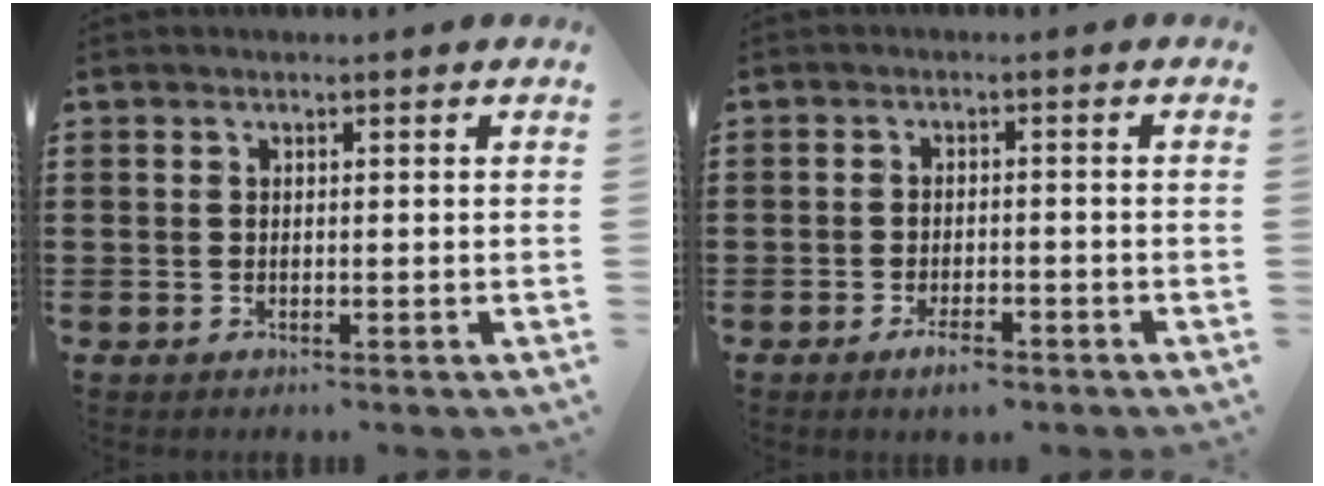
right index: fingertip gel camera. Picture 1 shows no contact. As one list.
[{"total": 2.9, "force": [-2.1, 0.9, 1.9], "torque": [-0.032, 0.006, -0.039]}]